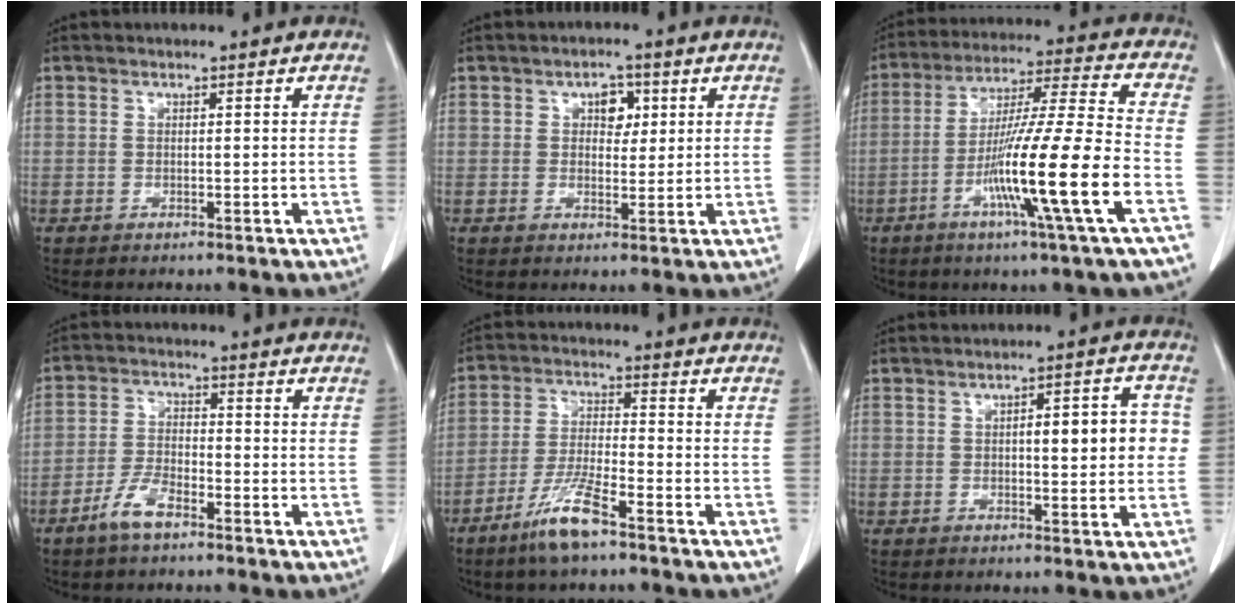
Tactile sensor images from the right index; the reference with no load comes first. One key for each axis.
{"total": 3.4, "fx": 1.2, "fy": 2.2, "fz": 2.3, "tx": -0.030, "ty": 0.007, "tz": 0.017}
{"total": 16.8, "fx": -6.1, "fy": -1.6, "fz": 15.6, "tx": -0.282, "ty": -0.015, "tz": -0.111}
{"total": 5.2, "fx": -3.6, "fy": 1.7, "fz": 3.3, "tx": -0.074, "ty": 0.001, "tz": -0.071}
{"total": 7.8, "fx": -5.4, "fy": 0.6, "fz": 5.6, "tx": -0.120, "ty": -0.013, "tz": -0.106}
{"total": 7.2, "fx": 0.4, "fy": 2.1, "fz": 6.9, "tx": -0.091, "ty": 0.022, "tz": 0.007}